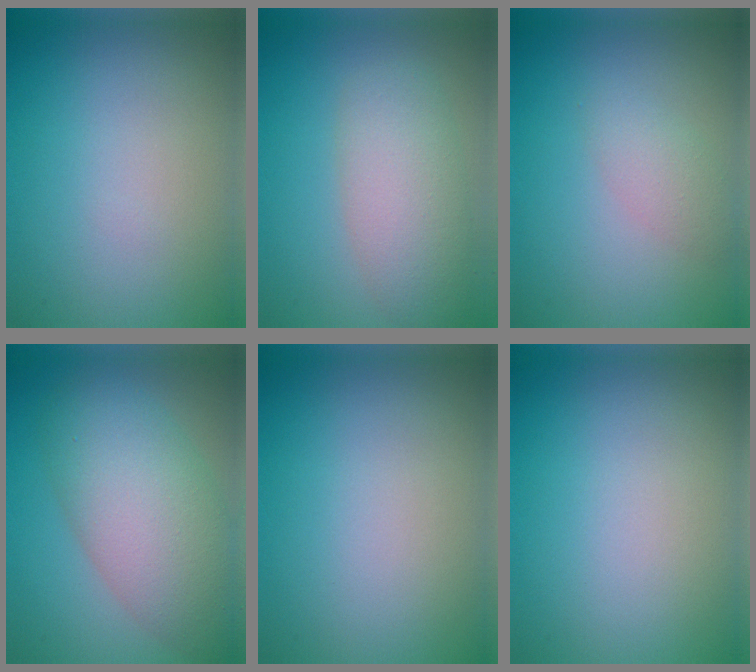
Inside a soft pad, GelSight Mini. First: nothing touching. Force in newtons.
{"total": 5.3, "press": 5.3, "slide": 0.2}
{"total": 2.0, "press": 2.0, "slide": 0.1}
{"total": 9.0, "press": 9.0, "slide": 0.4}
{"total": 0.0}
{"total": 0.0}